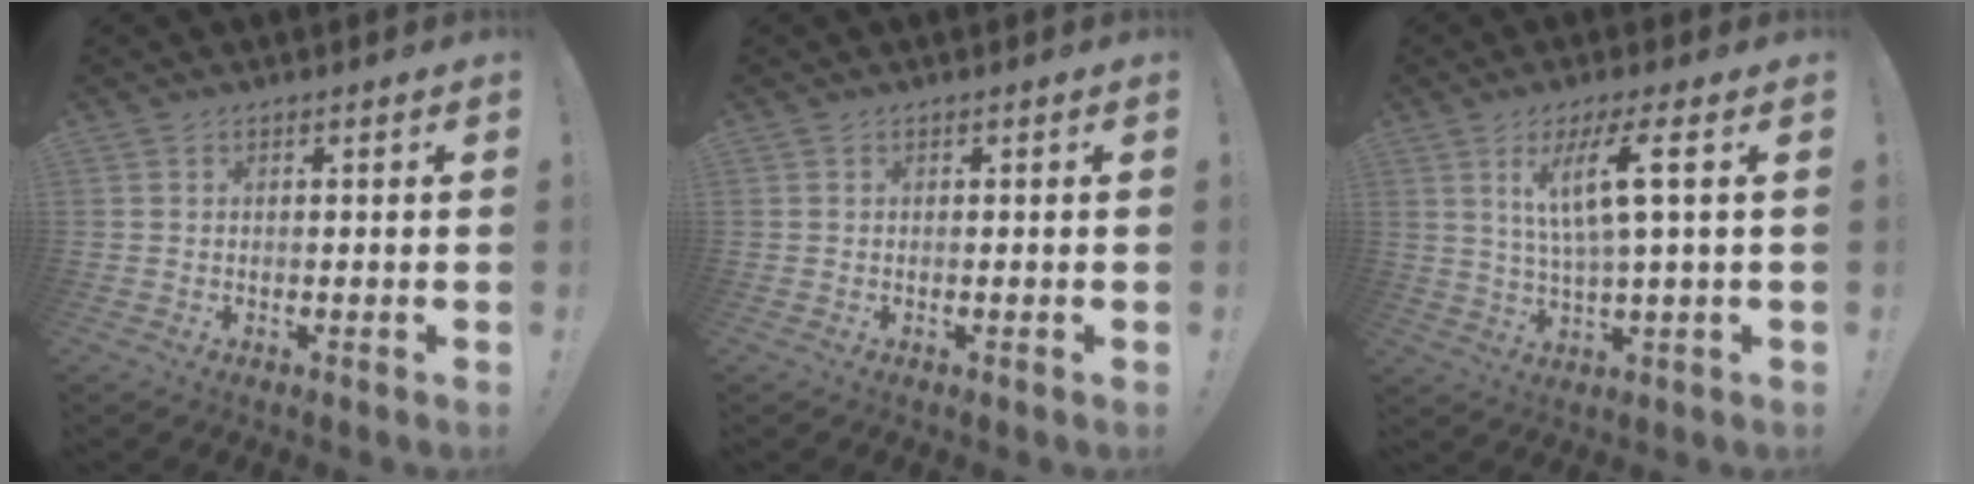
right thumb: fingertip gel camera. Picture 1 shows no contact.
{"total": 0.0}
{"total": 11.2, "force": [3.4, 0.9, 10.7], "torque": [-0.200, 0.006, 0.046]}